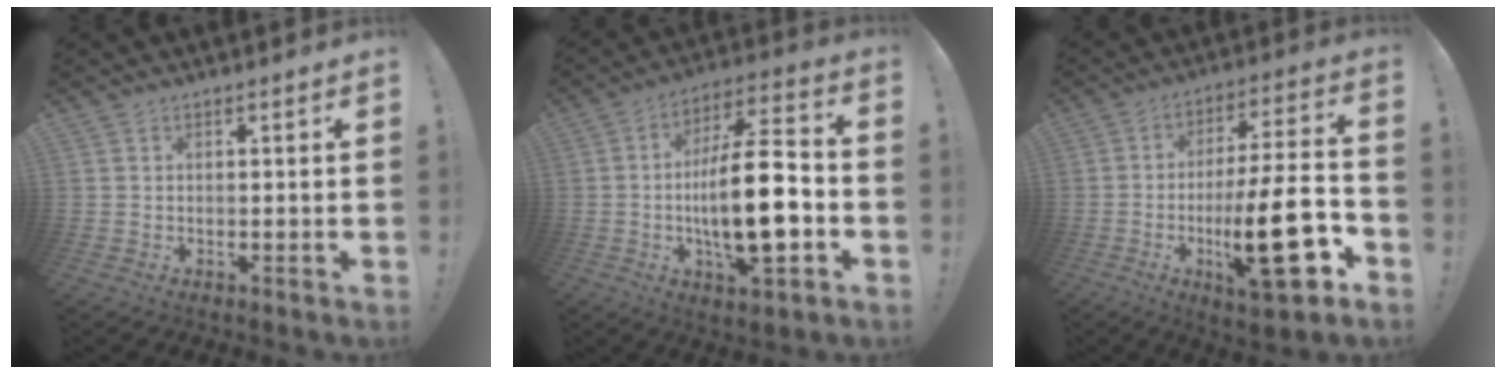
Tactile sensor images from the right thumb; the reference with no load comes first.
{"total": 19.7, "force": [-3.6, 6.1, 18.4], "torque": [-0.315, 0.008, -0.063]}
{"total": 23.2, "force": [-7.0, 6.2, 21.3], "torque": [-0.336, 0.023, -0.108]}